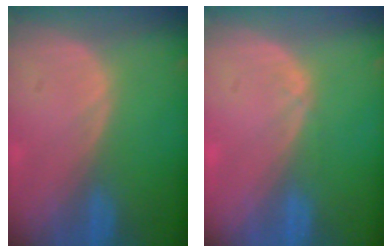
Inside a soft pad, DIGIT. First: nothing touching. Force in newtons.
{"total": 0.7, "press": 0.6, "slide": 0.2}